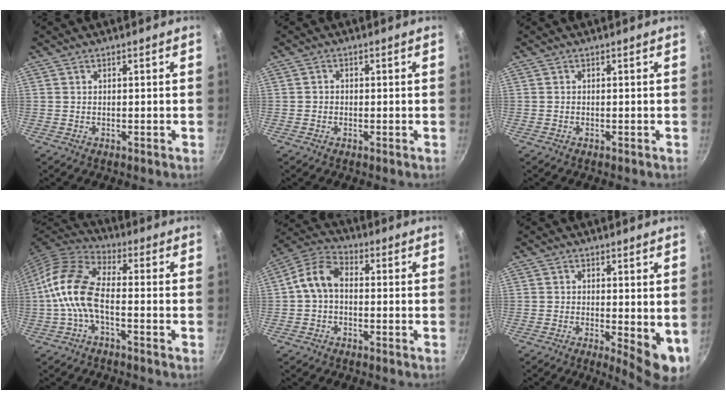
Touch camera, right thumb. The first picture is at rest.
{"total": 1.0, "force": [-0.3, 0.9, 0.4], "torque": [-0.006, 0.003, -0.008]}
{"total": 0.0}
{"total": 11.0, "force": [-2.4, 5.1, 9.4], "torque": [-0.195, 0.033, -0.067]}
{"total": 7.3, "force": [-0.5, 5.1, 5.3], "torque": [-0.099, 0.030, -0.026]}
{"total": 7.7, "force": [-0.6, 2.7, 7.2], "torque": [-0.083, -0.012, -0.004]}